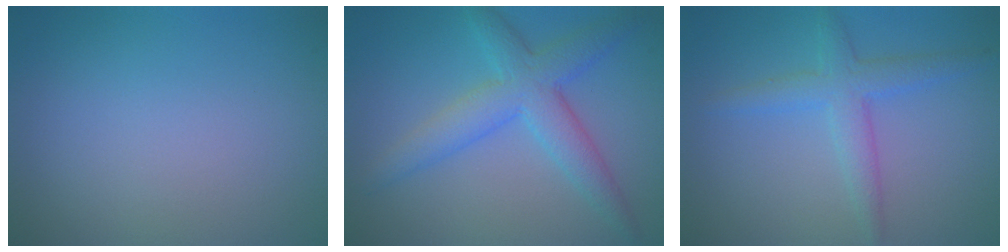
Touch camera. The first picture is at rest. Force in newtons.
{"total": 5.0, "press": 5.0, "slide": 0.2}
{"total": 3.0, "press": 3.0, "slide": 0.0}